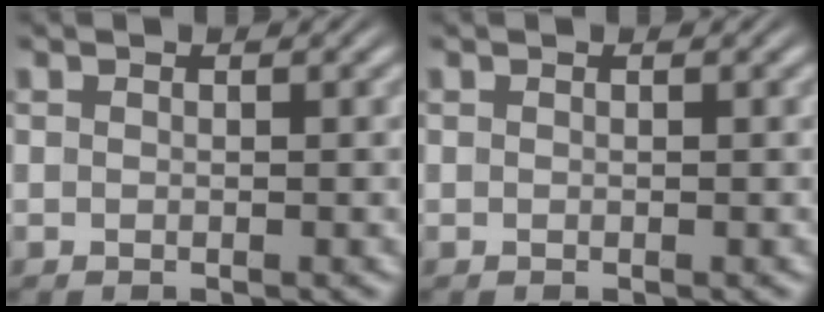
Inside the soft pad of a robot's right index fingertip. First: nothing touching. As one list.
[{"total": 0.0}]